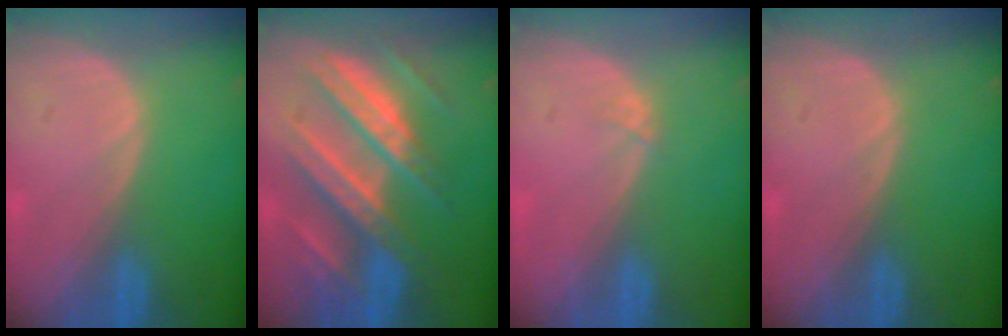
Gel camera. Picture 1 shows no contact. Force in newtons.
{"total": 11.3, "press": 11.2, "slide": 1.1}
{"total": 0.7, "press": 0.6, "slide": 0.3}
{"total": 0.0}